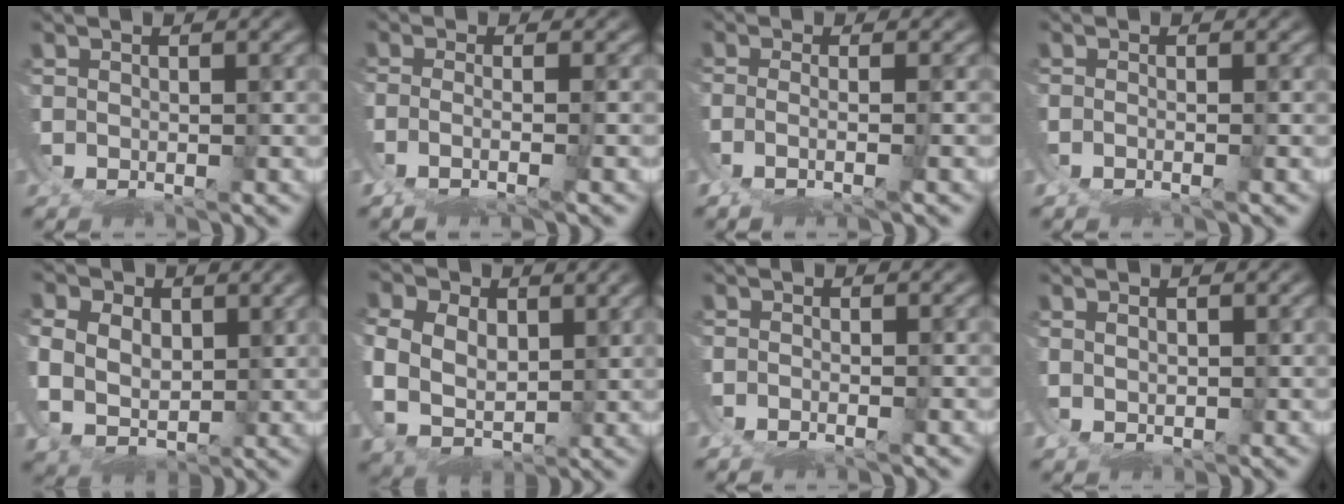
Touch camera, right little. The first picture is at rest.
{"total": 2.3, "force": [-0.7, -0.5, 2.1], "torque": [-0.050, -0.017, -0.001]}
{"total": 2.3, "force": [-0.5, -0.7, 2.1], "torque": [-0.049, -0.014, 0.001]}
{"total": 1.8, "force": [-1.2, 0.5, 1.3], "torque": [-0.028, -0.012, -0.013]}
{"total": 6.6, "force": [1.6, 6.0, 2.4], "torque": [-0.093, -0.024, 0.028]}
{"total": 7.8, "force": [1.3, 7.0, 3.1], "torque": [-0.115, -0.029, 0.023]}
{"total": 1.5, "force": [-1.1, 0.3, 1.0], "torque": [-0.020, -0.010, -0.013]}
{"total": 1.8, "force": [1.7, -0.2, 0.3], "torque": [-0.003, 0.001, 0.030]}